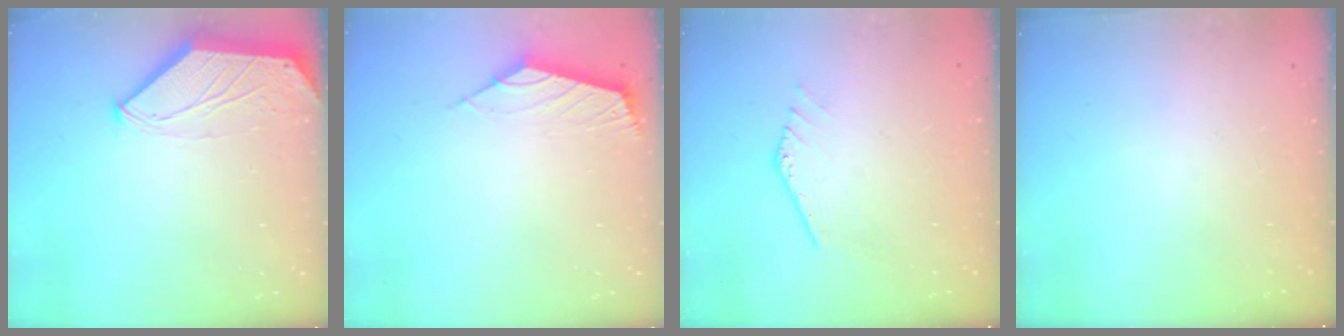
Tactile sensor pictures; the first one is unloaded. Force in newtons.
{"total": 2.6, "press": 2.5, "slide": 0.6}
{"total": 1.1, "press": 1.1, "slide": 0.3}
{"total": 0.0}